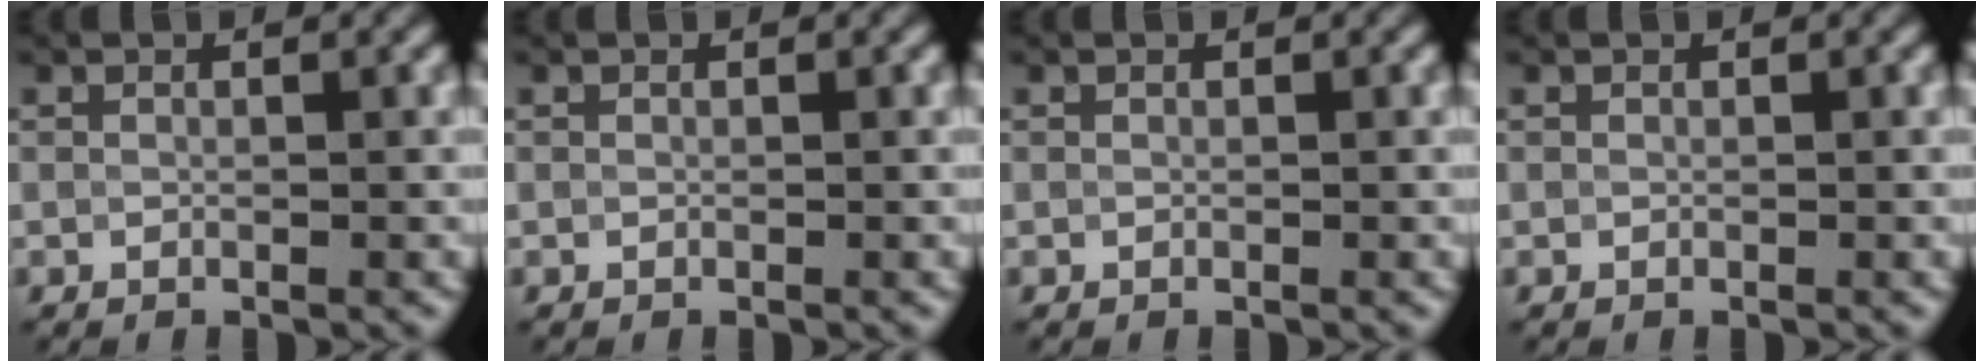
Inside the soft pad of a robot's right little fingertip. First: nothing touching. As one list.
[{"total": 0.0}, {"total": 0.0}, {"total": 0.0}]